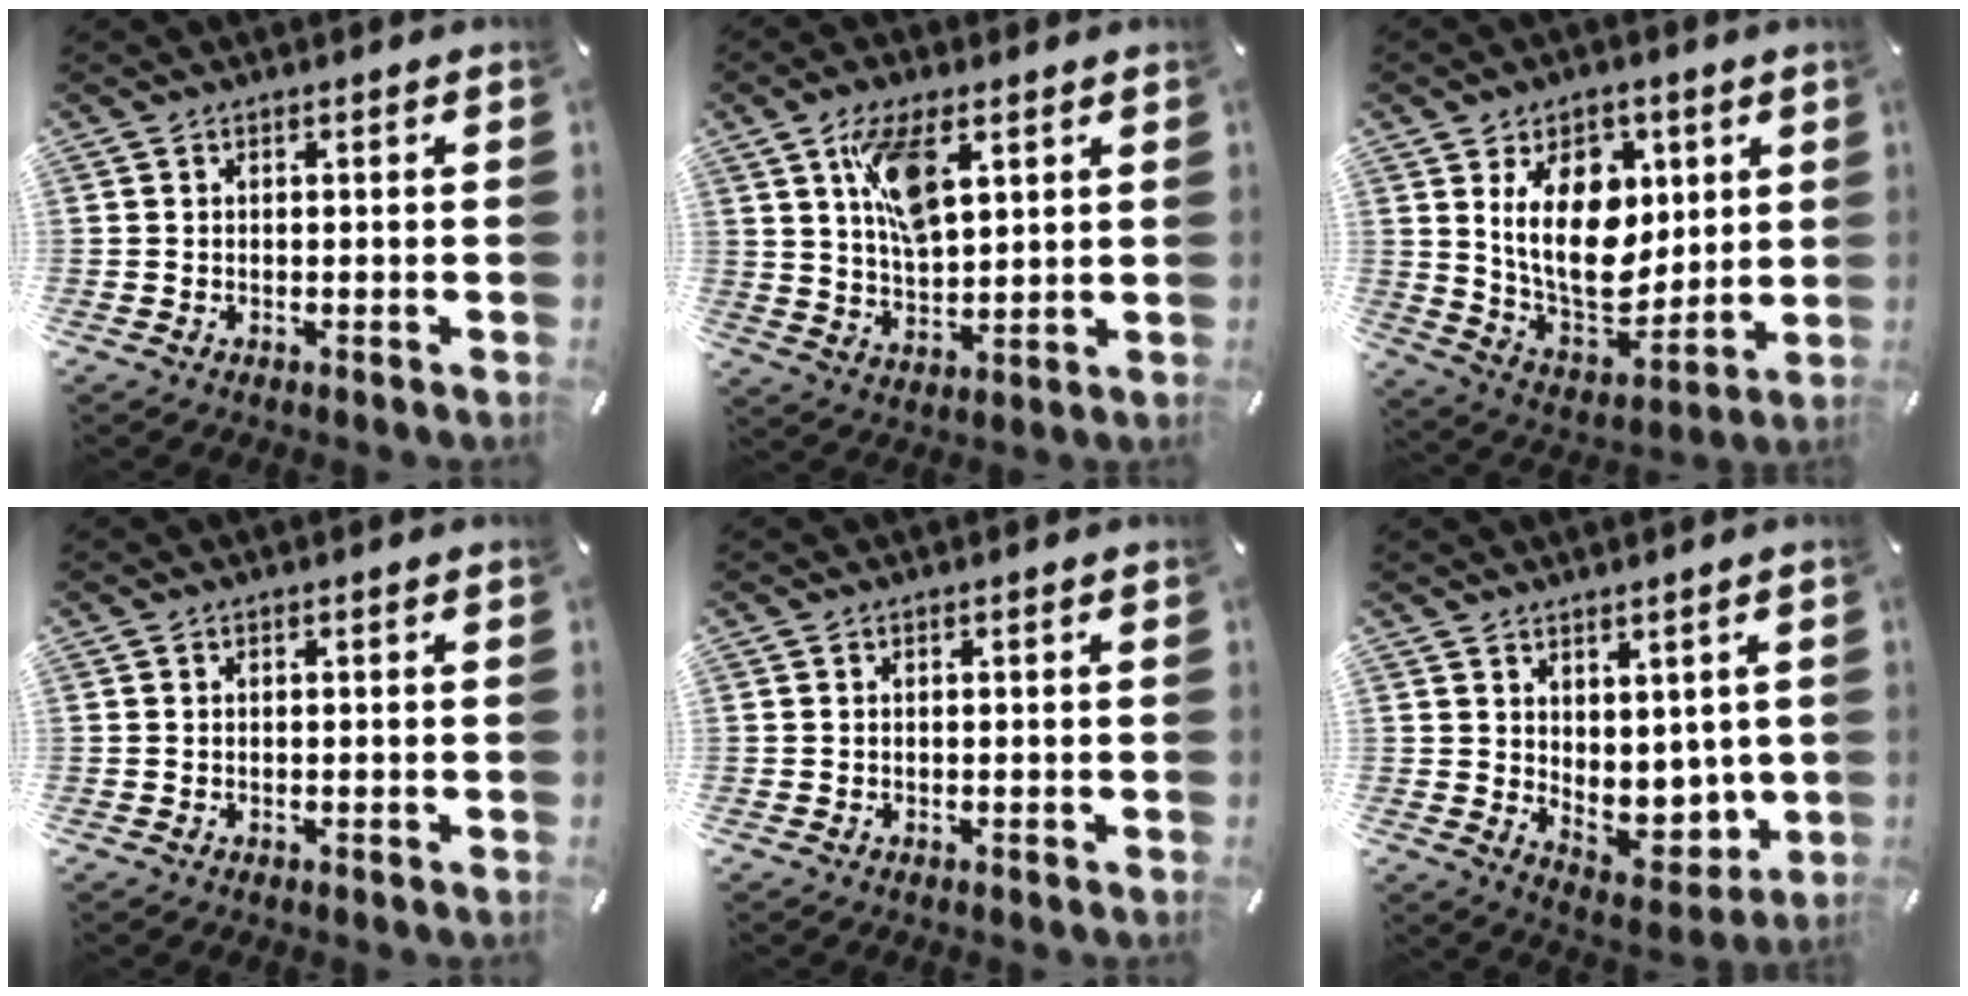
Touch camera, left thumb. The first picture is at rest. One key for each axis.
{"total": 11.3, "fx": 5.2, "fy": 5.5, "fz": 8.4, "tx": -0.148, "ty": -0.013, "tz": 0.090}
{"total": 18.6, "fx": 5.2, "fy": 12.6, "fz": 12.6, "tx": -0.231, "ty": -0.022, "tz": 0.095}
{"total": 0.0}
{"total": 0.0}
{"total": 6.4, "fx": 3.3, "fy": 5.0, "fz": 2.2, "tx": -0.018, "ty": -0.042, "tz": 0.071}